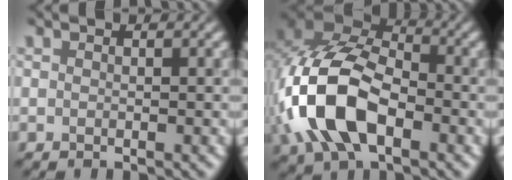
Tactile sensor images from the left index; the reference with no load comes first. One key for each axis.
{"total": 12.3, "fx": -3.8, "fy": 7.1, "fz": 9.2, "tx": -0.215, "ty": -0.001, "tz": -0.086}